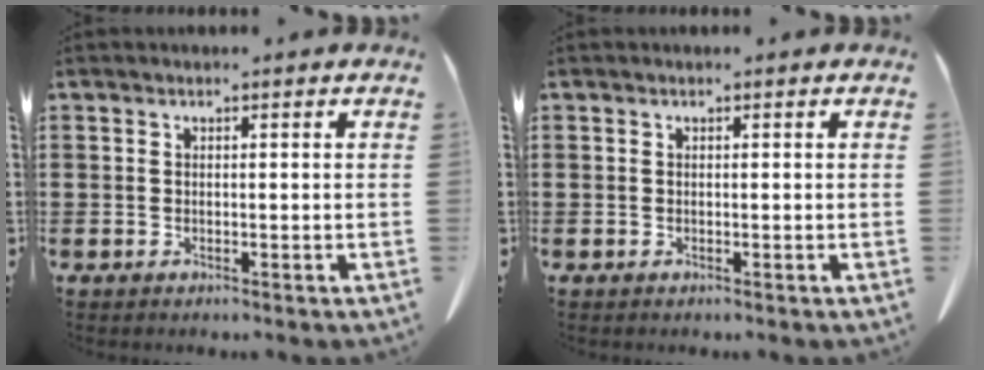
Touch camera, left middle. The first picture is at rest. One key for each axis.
{"total": 0.0}